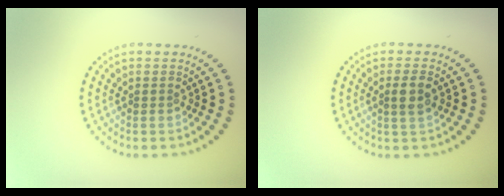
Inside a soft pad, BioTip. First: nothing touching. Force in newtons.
{"total": 1.9, "press": 1.8, "slide": 0.7}